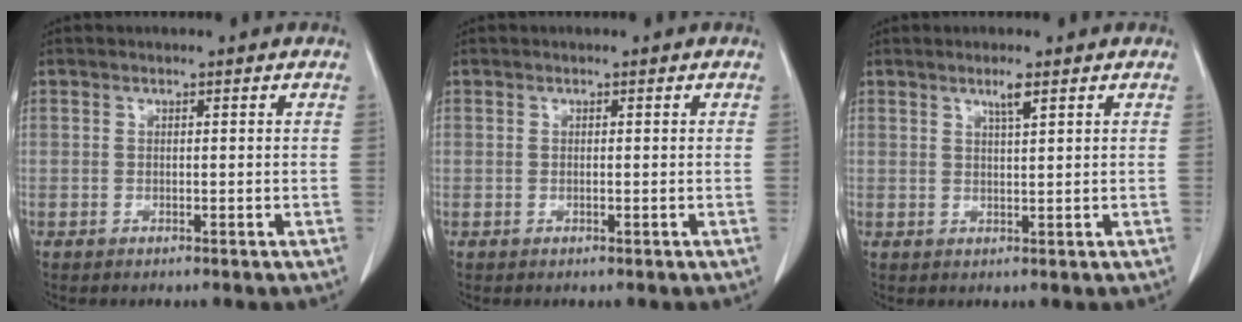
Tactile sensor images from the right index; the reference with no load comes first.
{"total": 0.0}
{"total": 2.0, "force": [1.3, -0.1, 1.6], "torque": [-0.031, -0.003, 0.024]}